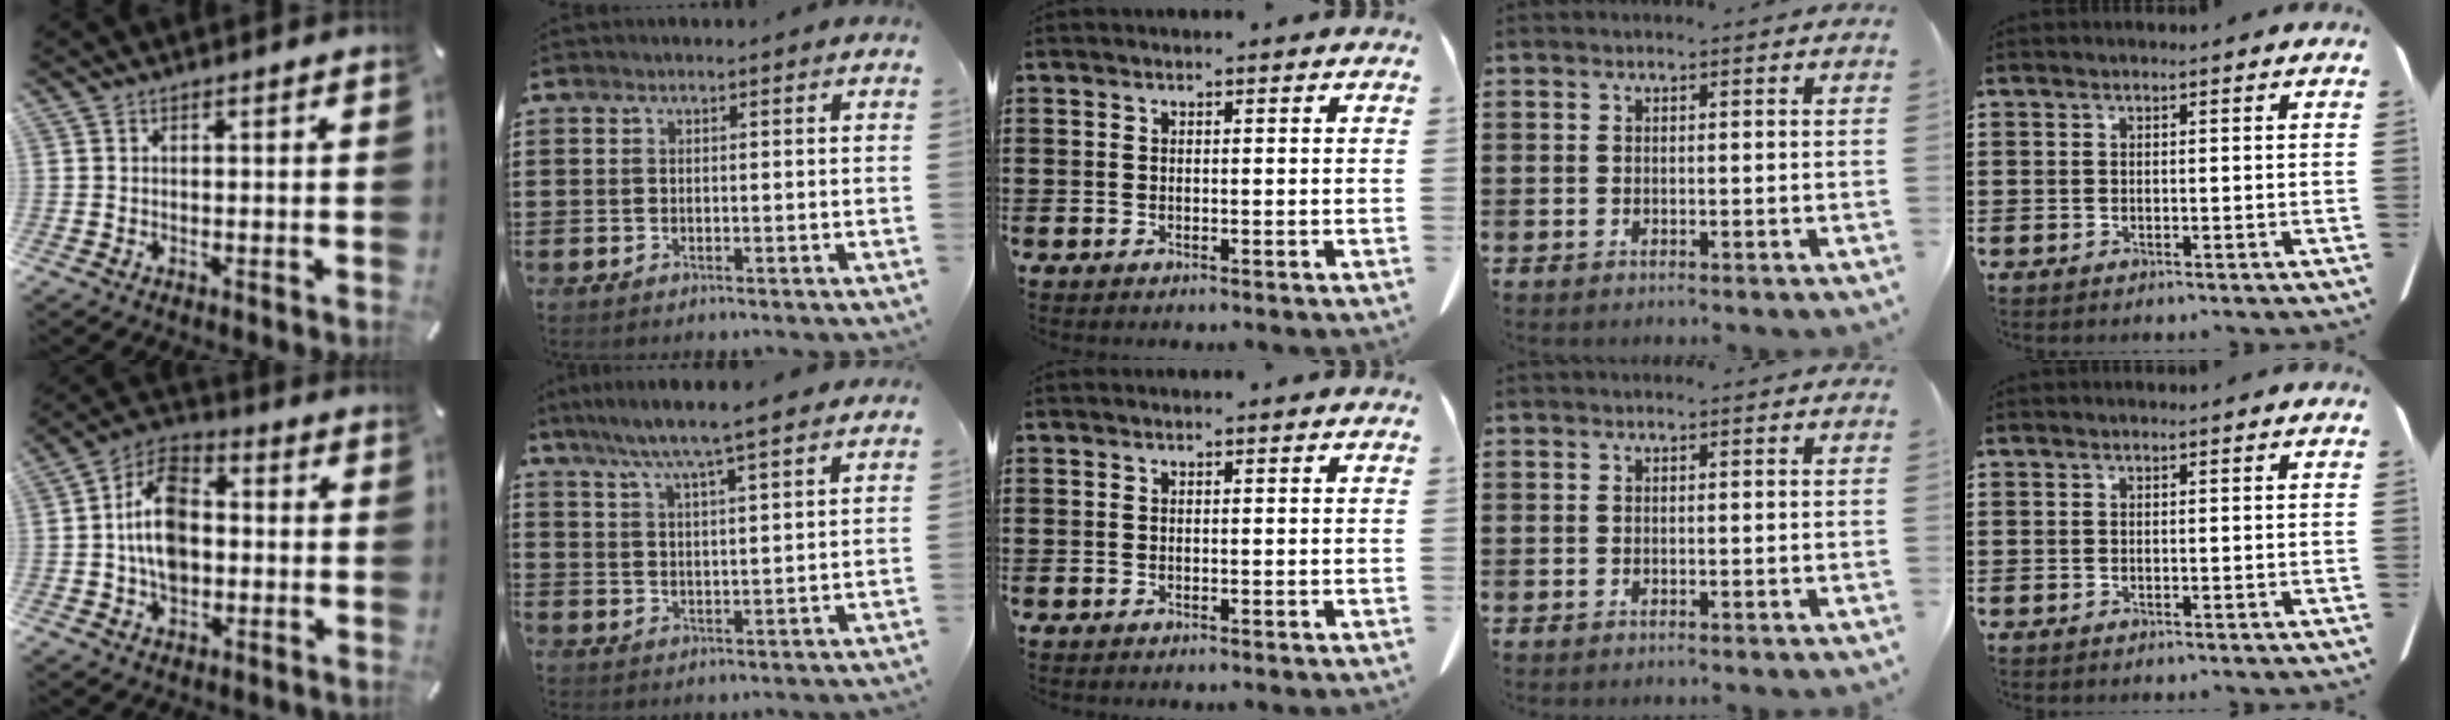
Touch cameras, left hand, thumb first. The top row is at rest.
{"thumb": {"total": 12.2, "force": [-1.0, 8.8, 8.4], "torque": [-0.177, 0.019, -0.017]}, "index": {"total": 6.0, "force": [5.1, -0.6, 3.2], "torque": [-0.081, -0.025, 0.085]}}